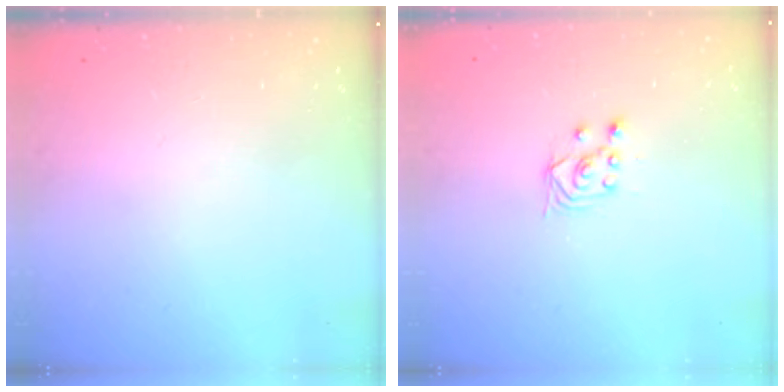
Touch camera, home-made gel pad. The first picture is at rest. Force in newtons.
{"total": 2.5, "press": 2.2, "slide": 1.2}